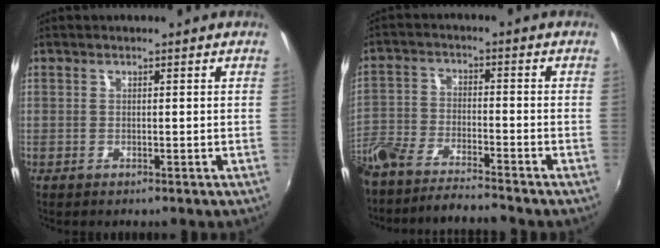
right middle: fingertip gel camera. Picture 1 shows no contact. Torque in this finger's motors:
{"motor_torque": [1.07, -1.07, 0.88, 0.21]}